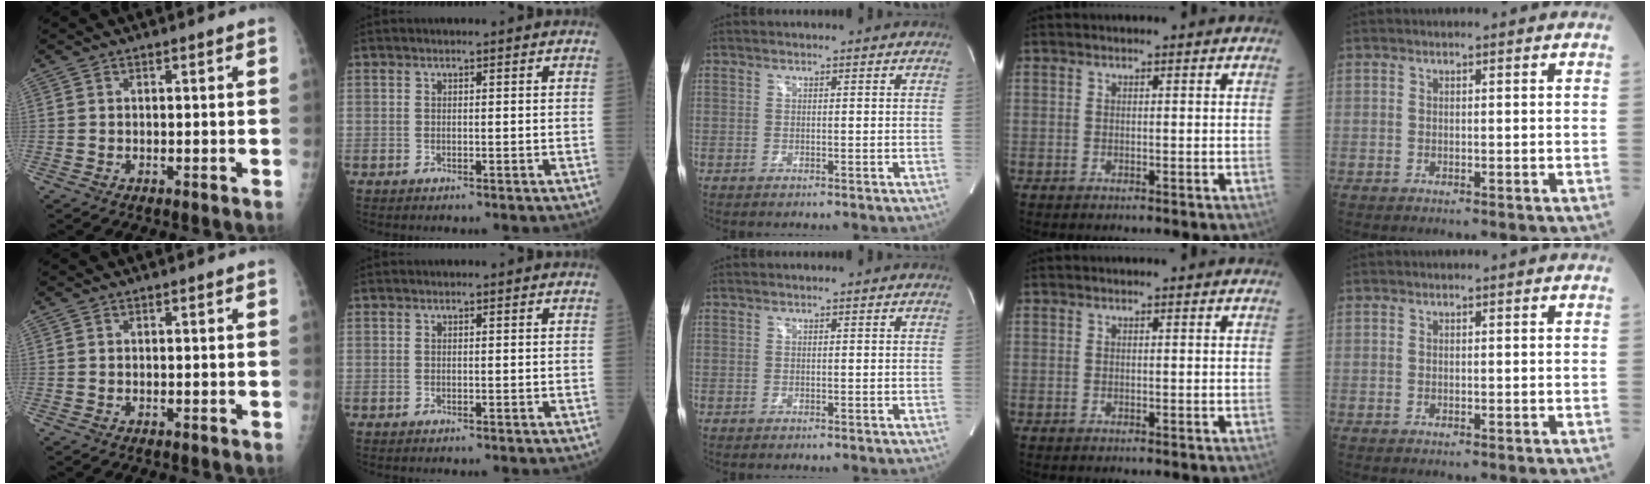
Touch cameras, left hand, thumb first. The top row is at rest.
{}